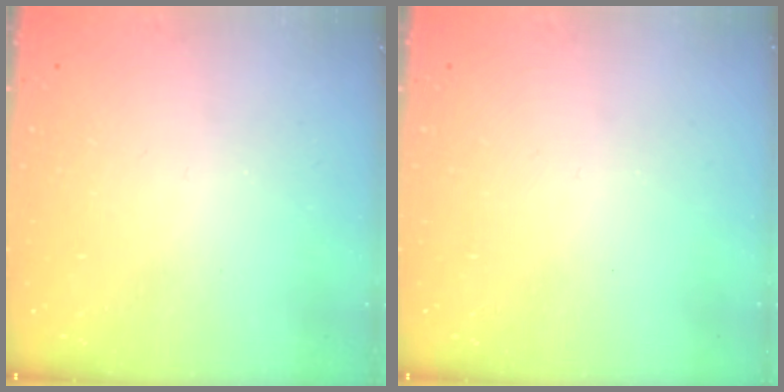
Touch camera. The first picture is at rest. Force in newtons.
{"total": 0.0}